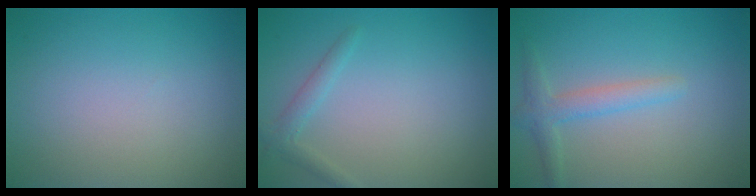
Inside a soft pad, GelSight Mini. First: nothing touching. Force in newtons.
{"total": 1.4, "press": 1.4, "slide": 0.0}
{"total": 2.3, "press": 2.3, "slide": 0.1}